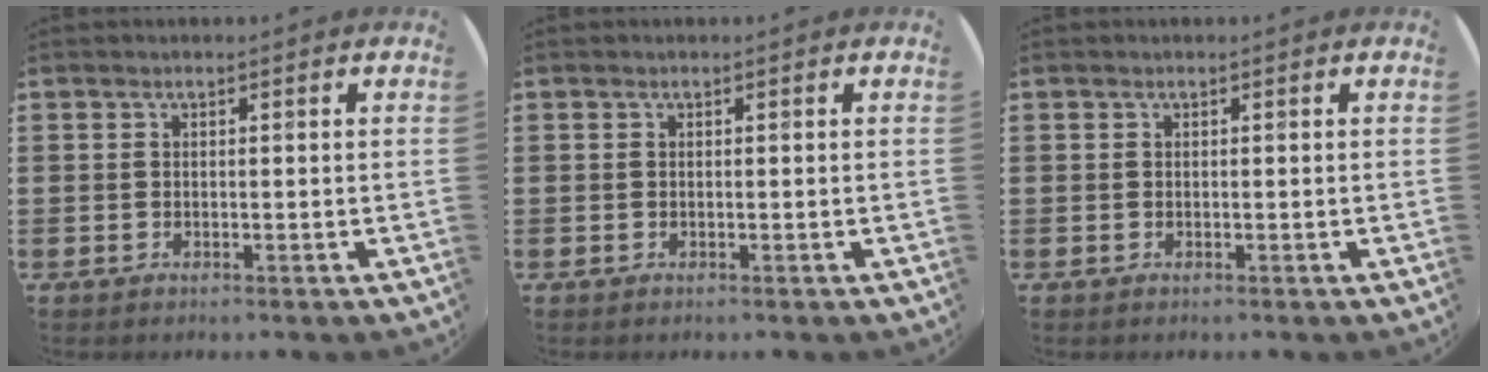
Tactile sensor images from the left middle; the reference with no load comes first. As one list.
[{"total": 0.0}, {"total": 0.0}]